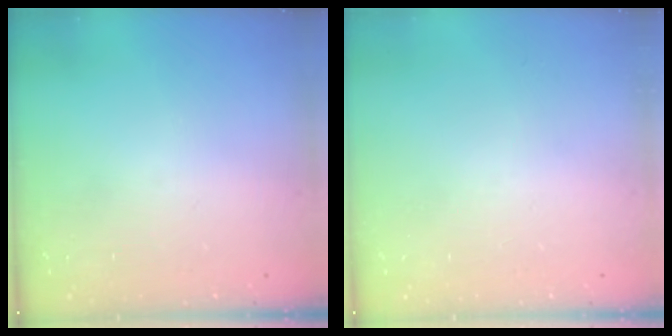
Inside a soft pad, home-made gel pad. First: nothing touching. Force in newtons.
{"total": 0.0}